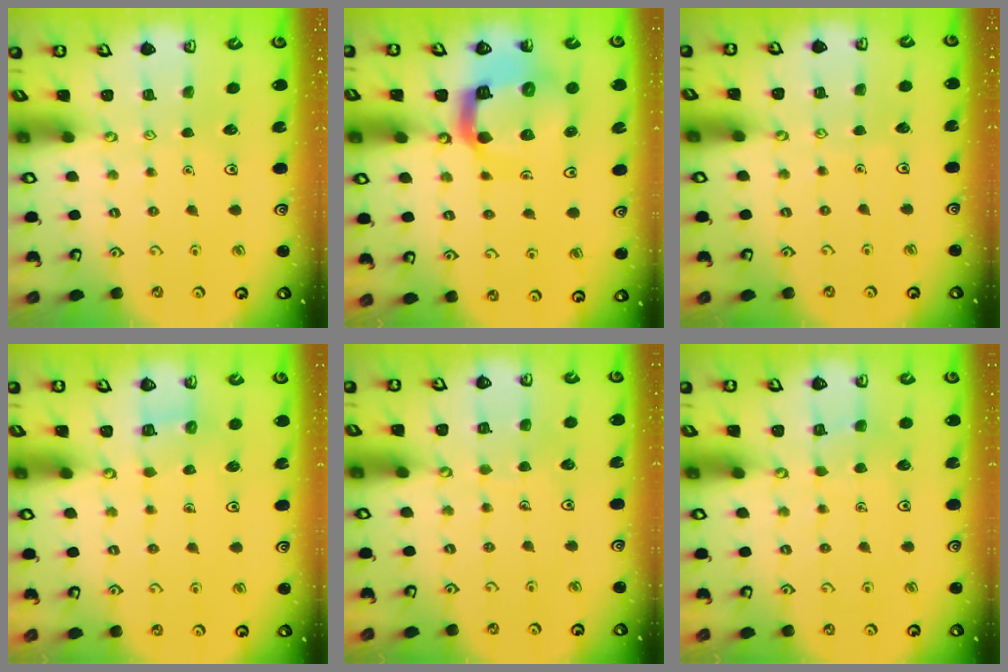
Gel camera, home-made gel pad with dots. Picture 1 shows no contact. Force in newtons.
{"total": 16.1, "press": 15.9, "slide": 2.0}
{"total": 2.6, "press": 2.5, "slide": 0.3}
{"total": 4.5, "press": 4.5, "slide": 0.5}
{"total": 5.6, "press": 5.6, "slide": 0.2}
{"total": 5.7, "press": 5.7, "slide": 0.5}